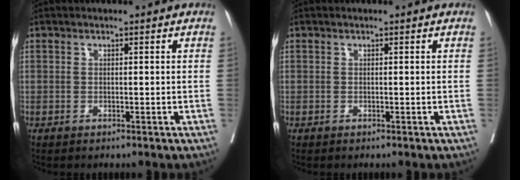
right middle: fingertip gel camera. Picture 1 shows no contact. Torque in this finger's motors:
{"motor_torque": [-0.14, 0.03, -0.02, 0.00]}